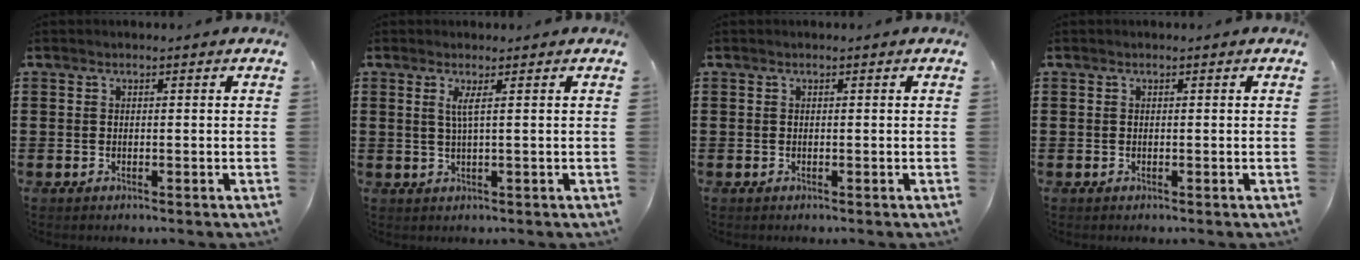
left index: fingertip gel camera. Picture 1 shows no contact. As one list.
[{"total": 2.2, "force": [0.7, -0.2, 2.0], "torque": [-0.043, -0.005, 0.010]}, {"total": 0.0}, {"total": 0.0}]